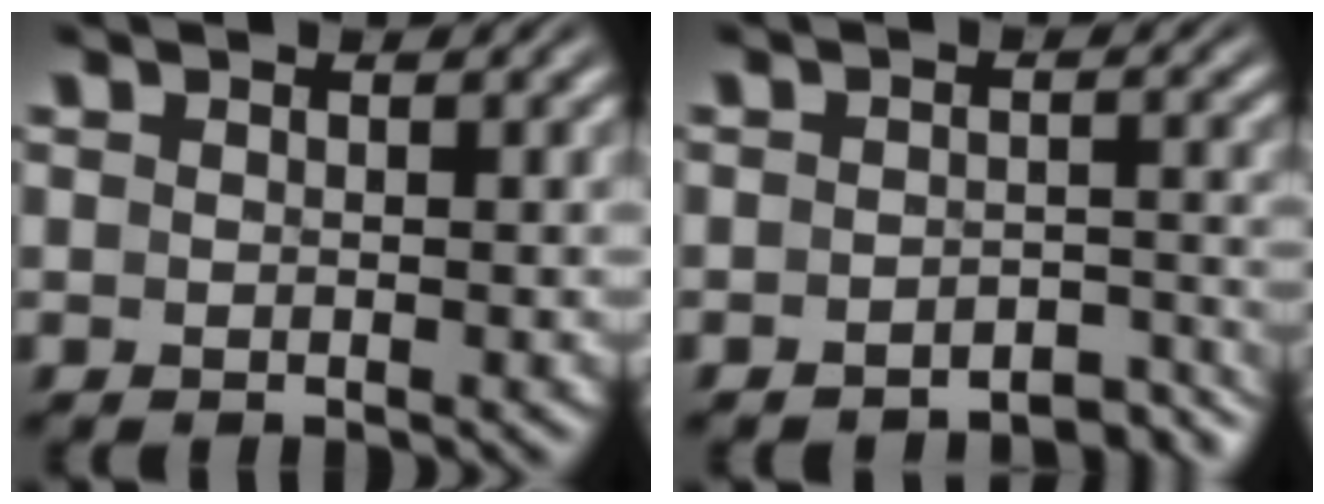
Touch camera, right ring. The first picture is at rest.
{"total": 4.2, "force": [-4.1, 0.7, 0.8], "torque": [-0.010, -0.014, -0.061]}